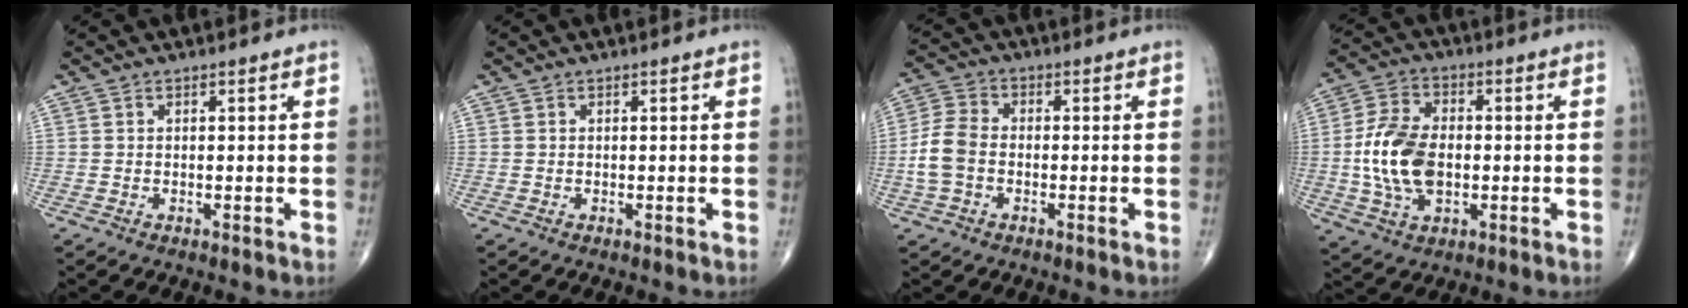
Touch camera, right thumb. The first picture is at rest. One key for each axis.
{"total": 0.0}
{"total": 7.0, "fx": -1.4, "fy": 4.8, "fz": 5.0, "tx": -0.111, "ty": 0.020, "tz": -0.035}
{"total": 13.1, "fx": -1.0, "fy": 8.0, "fz": 10.4, "tx": -0.199, "ty": 0.011, "tz": -0.017}